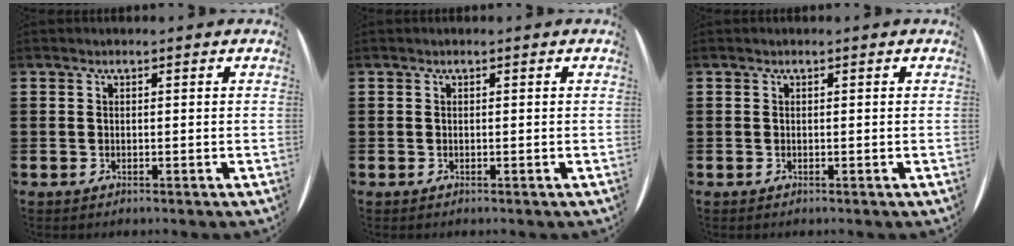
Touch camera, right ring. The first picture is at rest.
{"total": 0.0}
{"total": 0.0}